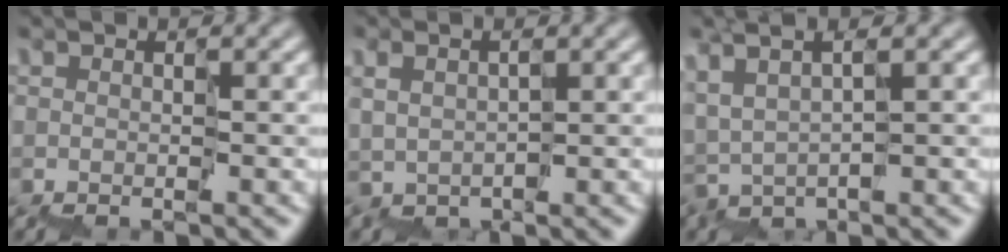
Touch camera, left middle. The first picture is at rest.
{"total": 0.6, "force": [0.5, 0.1, -0.3], "torque": [-0.002, 0.008, 0.011]}
{"total": 2.5, "force": [1.9, 0.4, 1.5], "torque": [-0.051, 0.009, 0.043]}